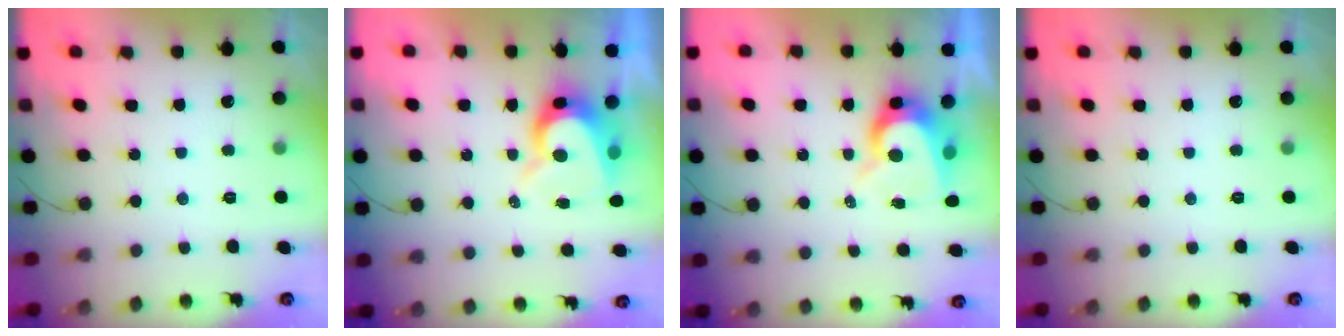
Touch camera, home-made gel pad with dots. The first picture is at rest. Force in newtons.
{"total": 8.7, "press": 8.6, "slide": 0.7}
{"total": 7.8, "press": 7.8, "slide": 0.5}
{"total": 0.0}